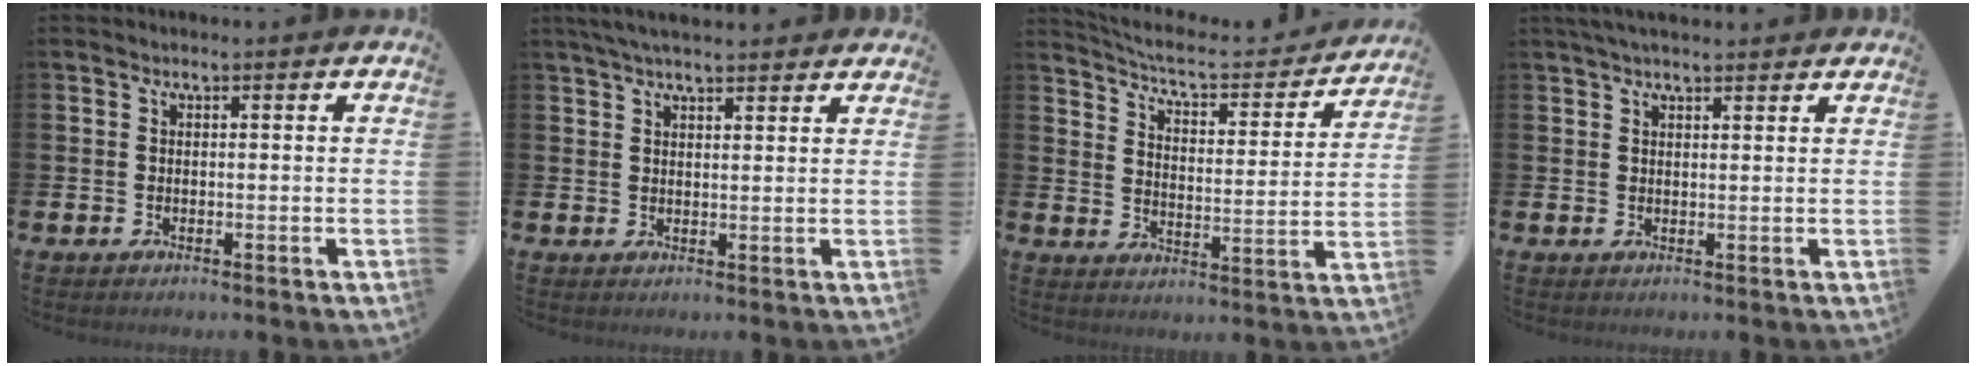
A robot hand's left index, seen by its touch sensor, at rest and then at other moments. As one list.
[{"total": 4.1, "force": [3.7, 0.6, 1.6], "torque": [-0.038, -0.006, 0.069]}, {"total": 6.1, "force": [5.7, 1.1, 1.9], "torque": [-0.062, -0.045, 0.089]}, {"total": 2.6, "force": [2.3, 0.5, 1.0], "torque": [-0.022, 0.000, 0.043]}]